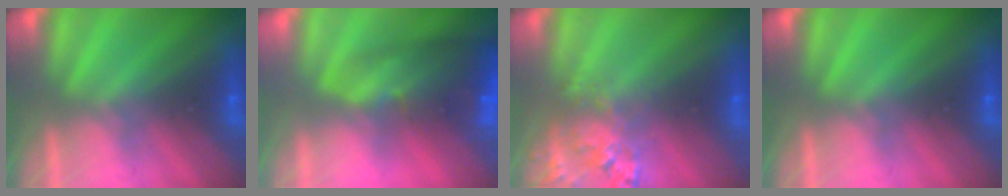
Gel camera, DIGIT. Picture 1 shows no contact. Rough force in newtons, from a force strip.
{"total": 10.9}
{"total": 2.7}
{"total": 0.0}